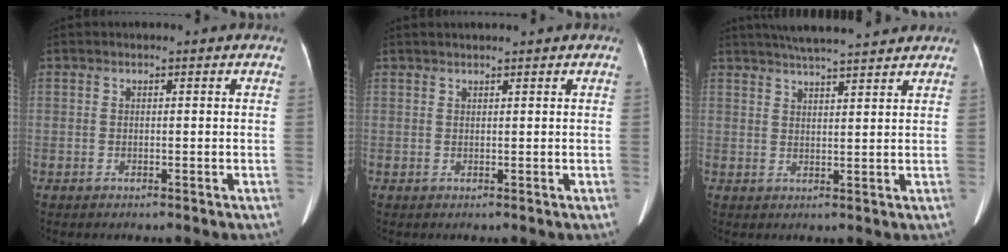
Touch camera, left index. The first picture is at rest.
{"total": 2.1, "force": [1.9, 0.0, 0.9], "torque": [-0.009, 0.022, 0.033]}
{"total": 11.1, "force": [10.0, 0.9, 4.9], "torque": [-0.080, 0.026, 0.140]}